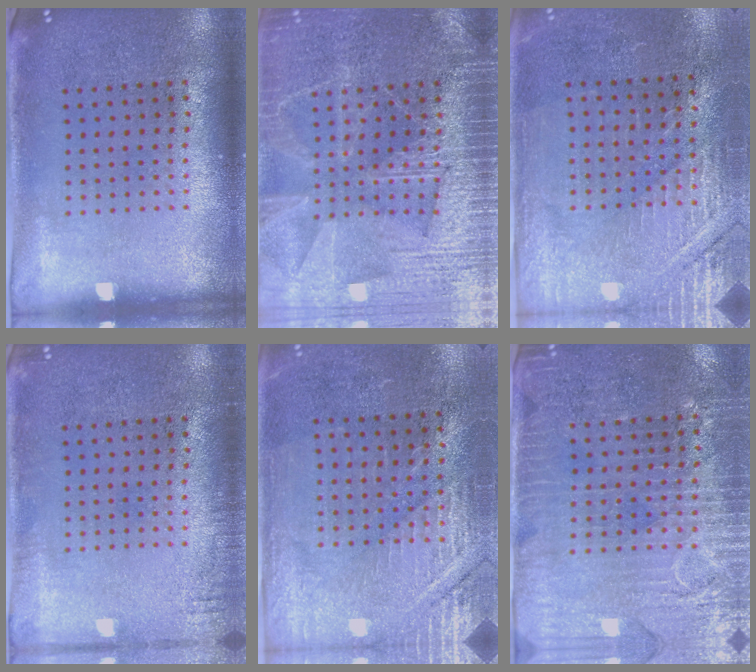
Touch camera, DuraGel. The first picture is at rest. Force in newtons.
{"total": 6.1, "press": 6.0, "slide": 0.8}
{"total": 2.9, "press": 2.8, "slide": 0.5}
{"total": 1.4, "press": 1.4, "slide": 0.1}
{"total": 2.9, "press": 2.9, "slide": 0.3}
{"total": 3.6, "press": 3.2, "slide": 1.7}